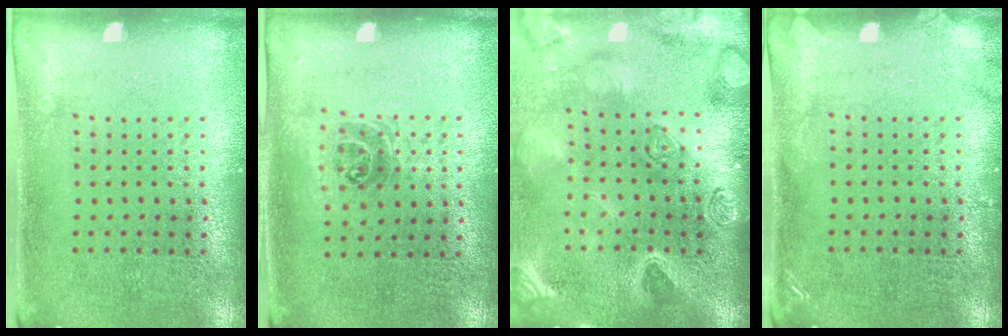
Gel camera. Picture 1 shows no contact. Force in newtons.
{"total": 1.0, "press": 0.8, "slide": 0.5}
{"total": 4.0, "press": 3.2, "slide": 2.4}
{"total": 1.2, "press": 1.1, "slide": 0.2}